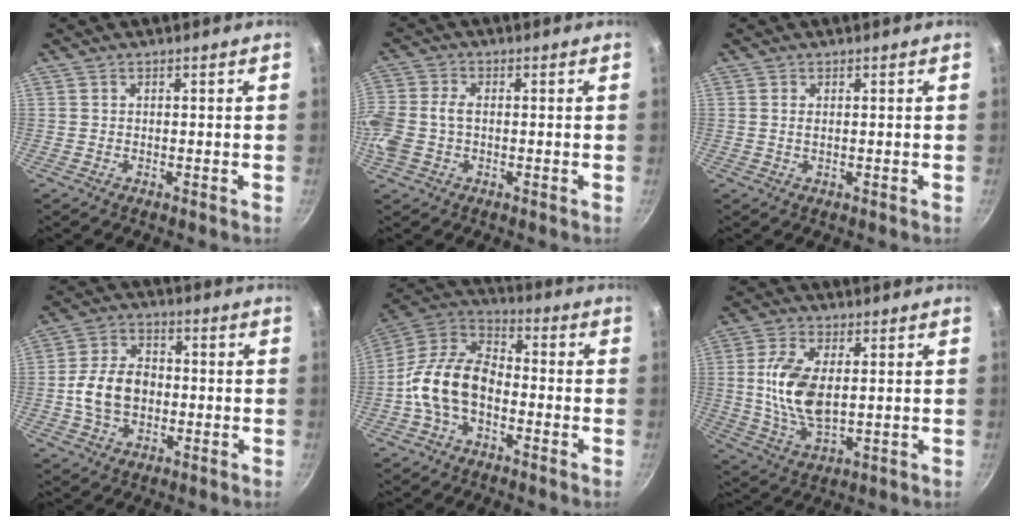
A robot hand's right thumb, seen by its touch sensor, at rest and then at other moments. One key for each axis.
{"total": 8.8, "fx": -0.7, "fy": 5.9, "fz": 6.5, "tx": -0.167, "ty": 0.016, "tz": -0.015}
{"total": 0.9, "fx": 0.2, "fy": 0.4, "fz": 0.8, "tx": -0.018, "ty": -0.001, "tz": 0.004}
{"total": 11.0, "fx": -1.2, "fy": 7.9, "fz": 7.5, "tx": -0.122, "ty": 0.022, "tz": -0.025}
{"total": 14.6, "fx": -3.3, "fy": 9.3, "fz": 10.8, "tx": -0.200, "ty": 0.043, "tz": -0.070}
{"total": 12.0, "fx": 1.1, "fy": 6.1, "fz": 10.3, "tx": -0.208, "ty": -0.012, "tz": 0.026}